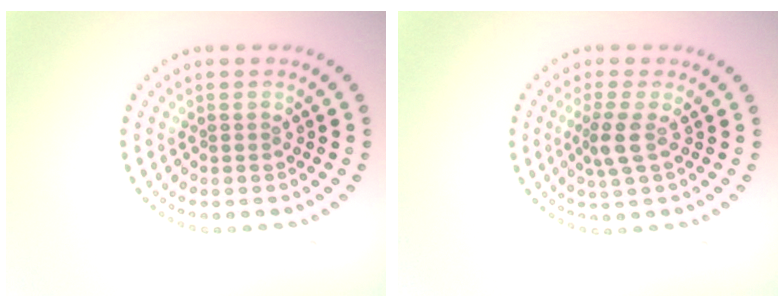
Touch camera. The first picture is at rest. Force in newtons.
{"total": 2.3, "press": 1.9, "slide": 1.3}